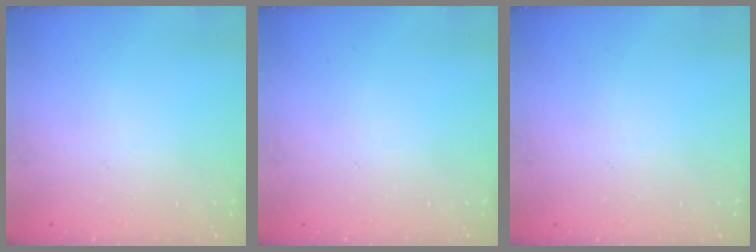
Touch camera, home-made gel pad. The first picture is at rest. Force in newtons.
{"total": 0.0}
{"total": 0.0}